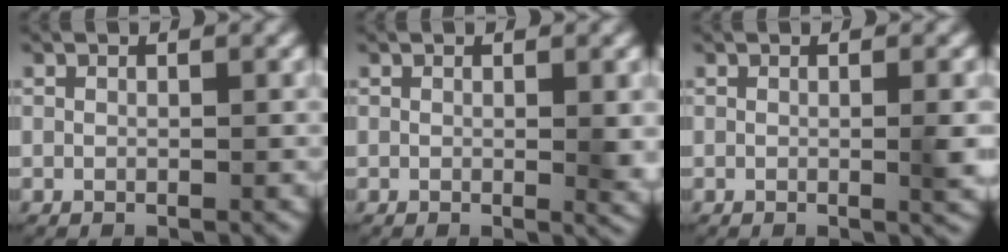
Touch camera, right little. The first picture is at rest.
{"total": 1.5, "force": [0.1, 0.2, 1.5], "torque": [-0.017, -0.004, 0.000]}
{"total": 1.5, "force": [-0.1, 0.1, 1.5], "torque": [-0.018, -0.001, -0.005]}